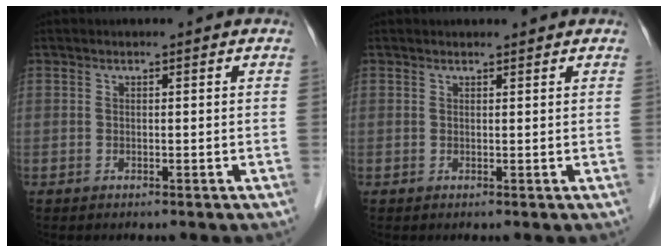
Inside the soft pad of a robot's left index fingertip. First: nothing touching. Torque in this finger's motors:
{"motor_torque": [0.58, -0.53, -0.10, -0.05]}